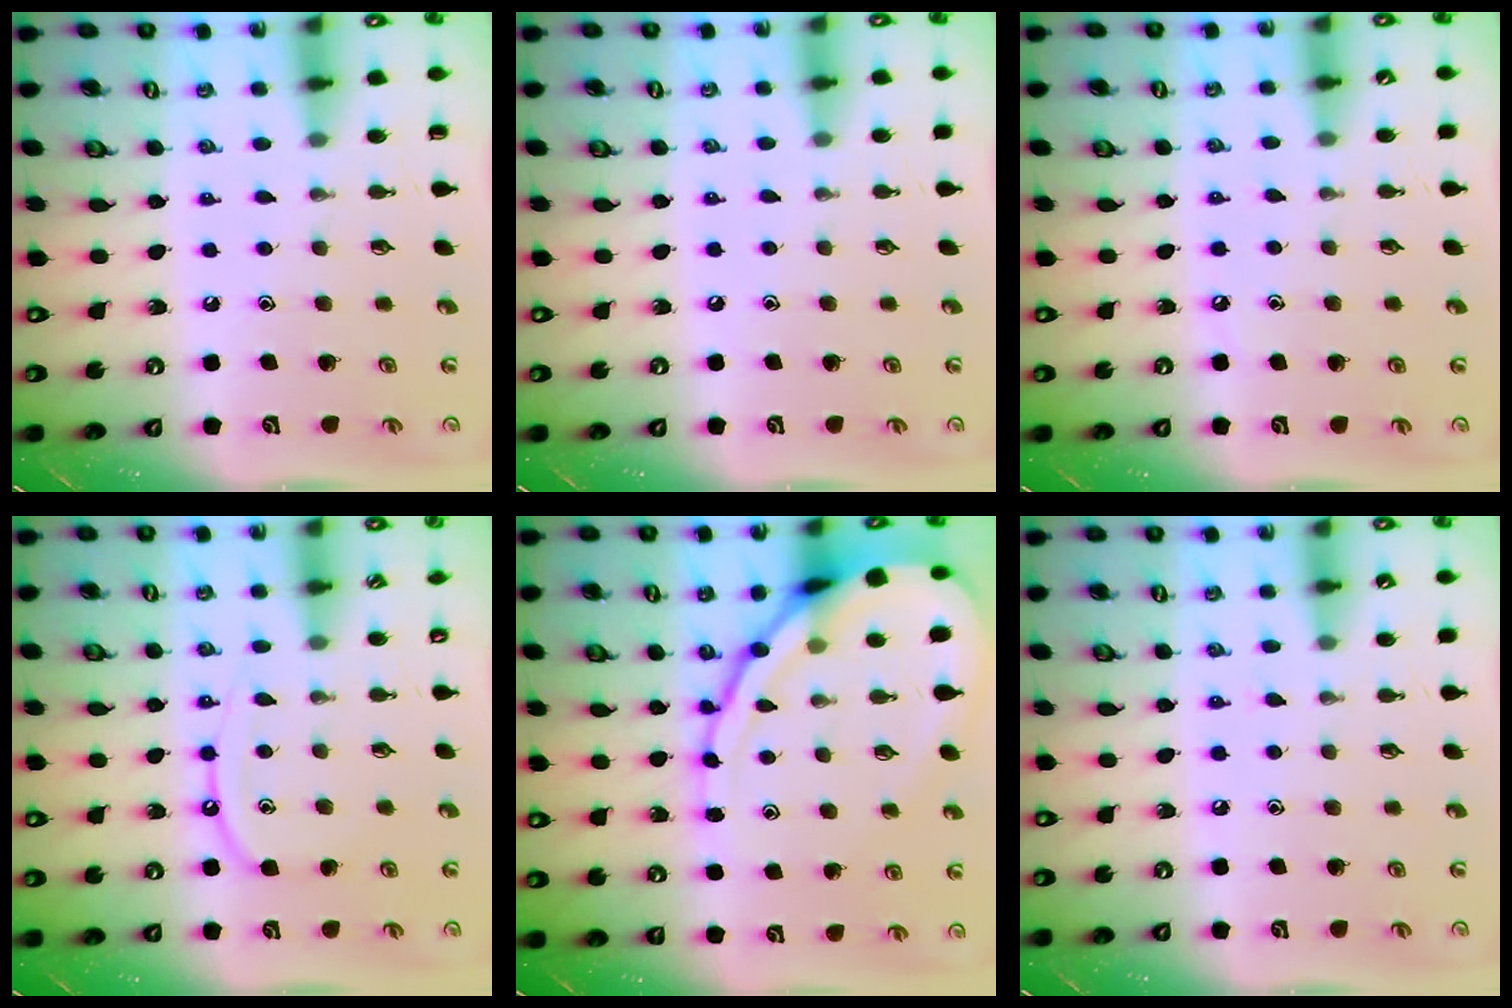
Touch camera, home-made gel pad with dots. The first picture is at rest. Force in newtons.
{"total": 0.9, "press": 0.9, "slide": 0.2}
{"total": 3.0, "press": 3.0, "slide": 0.4}
{"total": 8.8, "press": 8.8, "slide": 0.6}
{"total": 16.7, "press": 16.6, "slide": 1.8}
{"total": 3.6, "press": 3.5, "slide": 0.6}